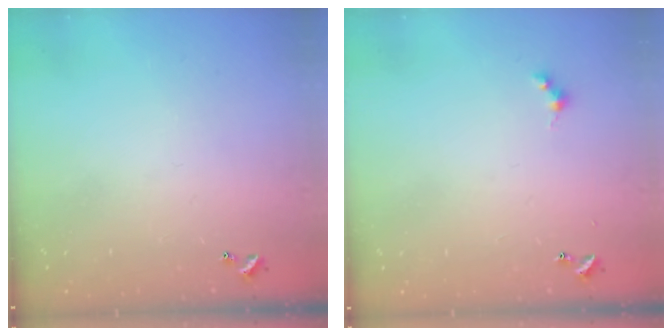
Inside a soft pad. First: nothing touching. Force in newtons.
{"total": 2.7, "press": 2.6, "slide": 0.5}